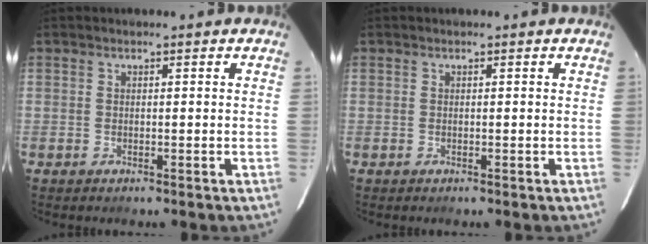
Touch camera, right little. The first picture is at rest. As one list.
[{"total": 0.0}]